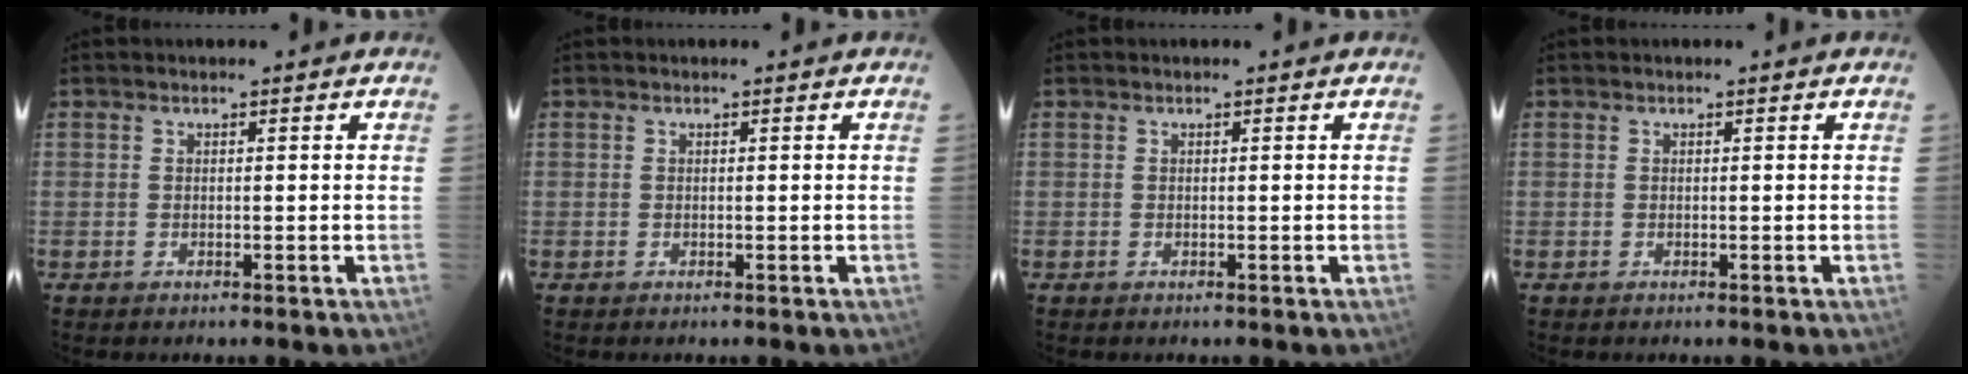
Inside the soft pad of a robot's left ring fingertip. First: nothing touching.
{"total": 0.0}
{"total": 0.0}
{"total": 0.0}